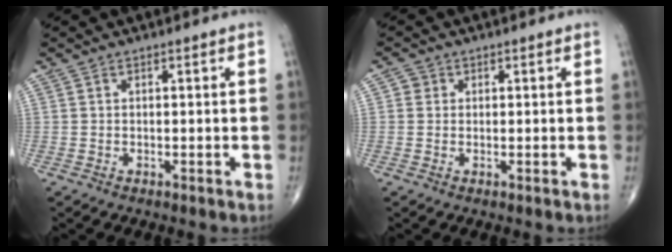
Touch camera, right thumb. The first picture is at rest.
{"total": 1.6, "force": [0.4, 1.5, 0.3], "torque": [0.003, 0.001, 0.002]}